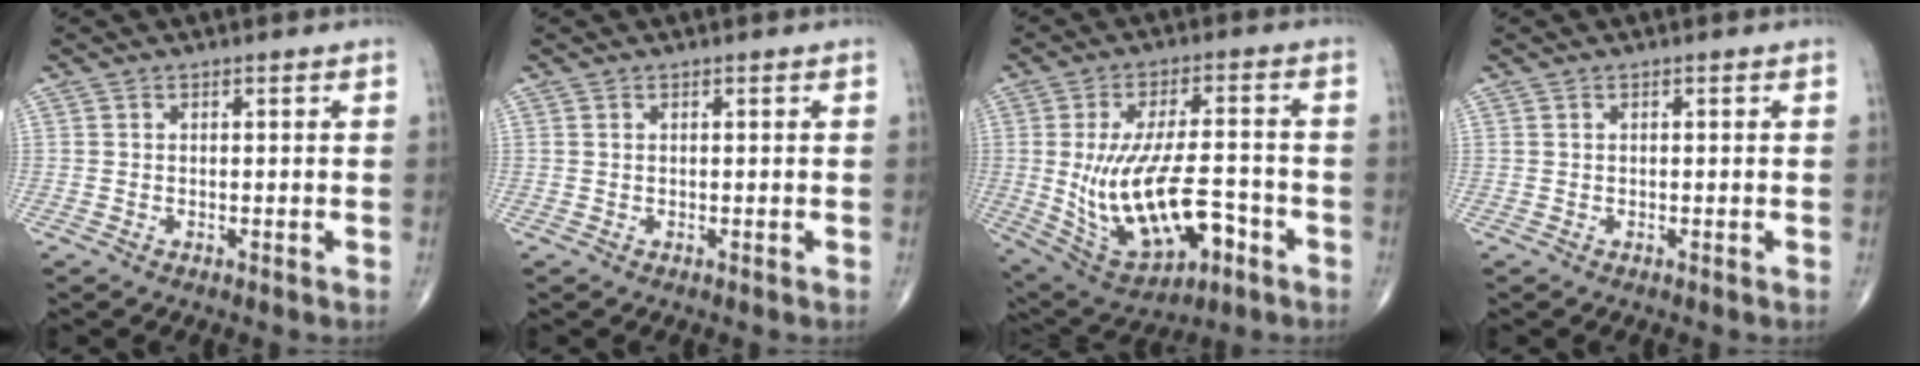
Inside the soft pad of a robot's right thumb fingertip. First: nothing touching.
{"total": 0.0}
{"total": 19.0, "force": [-4.1, 9.3, 16.0], "torque": [-0.276, 0.022, -0.044]}
{"total": 0.0}